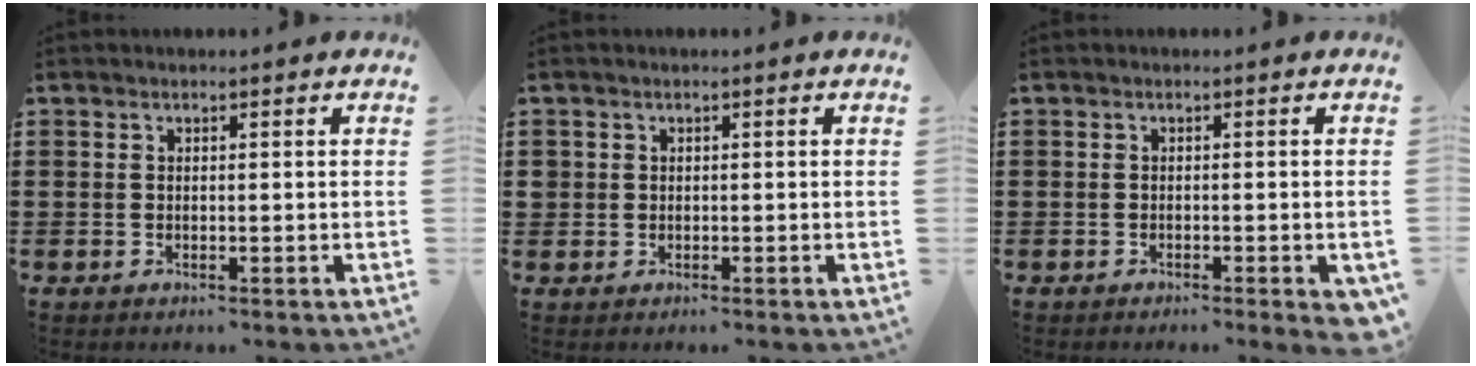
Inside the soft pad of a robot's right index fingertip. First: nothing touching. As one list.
[{"total": 1.1, "force": [-0.1, 1.1, 0.1], "torque": [-0.005, 0.004, -0.003]}, {"total": 1.2, "force": [-0.9, 0.1, 0.8], "torque": [-0.014, -0.002, -0.016]}]